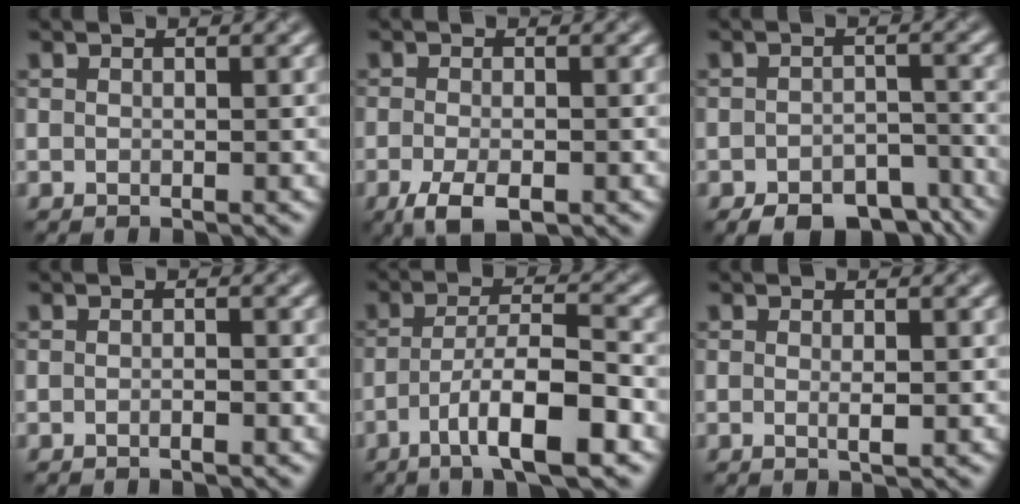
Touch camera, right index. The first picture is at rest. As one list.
[{"total": 3.7, "force": [-2.0, 1.4, 2.8], "torque": [-0.060, -0.003, -0.036]}, {"total": 6.9, "force": [-5.3, 3.1, 3.1], "torque": [-0.039, -0.016, -0.073]}, {"total": 0.6, "force": [-0.4, 0.0, 0.5], "torque": [-0.011, 0.003, -0.006]}, {"total": 7.7, "force": [-3.8, 1.6, 6.5], "torque": [-0.109, 0.012, -0.067]}, {"total": 1.1, "force": [-0.1, 0.1, 1.0], "torque": [-0.022, 0.000, -0.001]}]